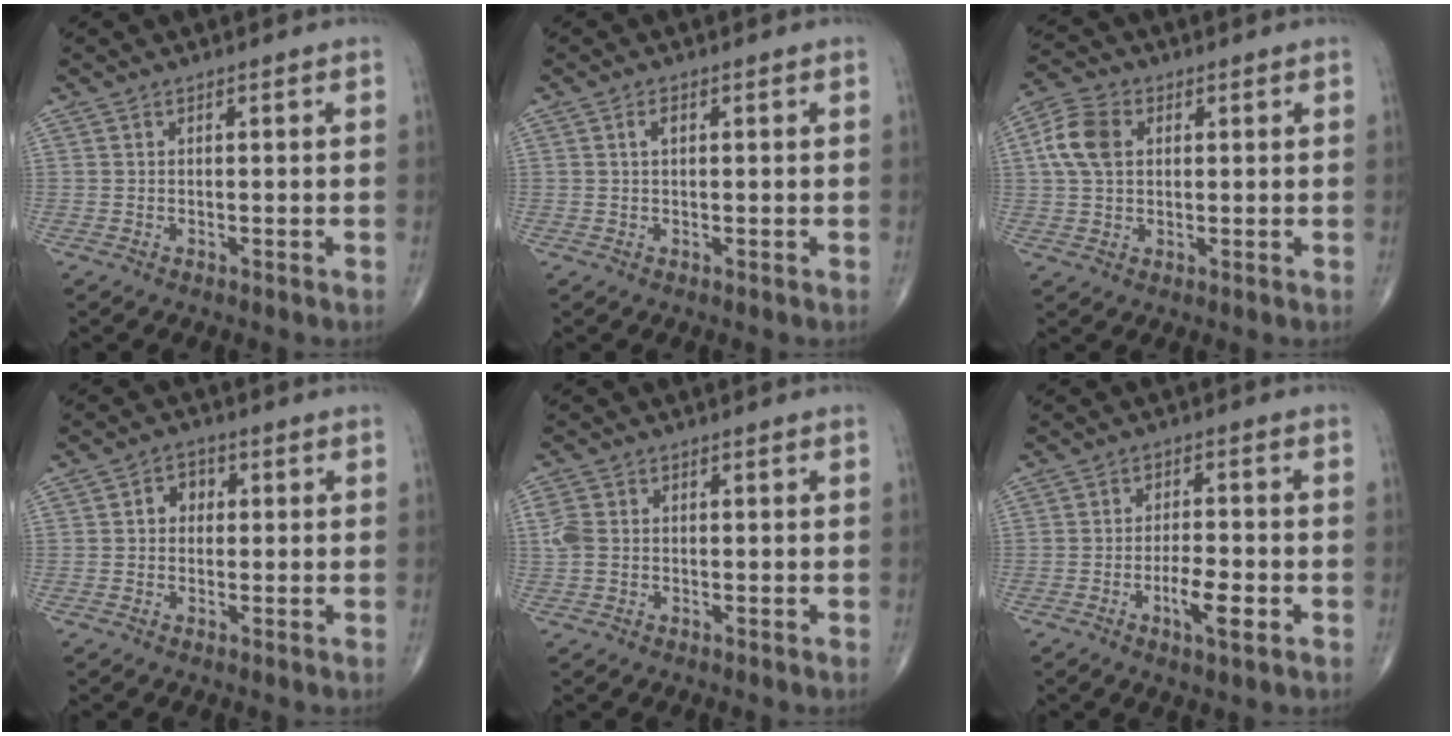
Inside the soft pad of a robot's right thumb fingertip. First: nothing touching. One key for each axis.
{"total": 1.4, "fx": 0.4, "fy": 0.8, "fz": 1.1, "tx": -0.019, "ty": 0.003, "tz": 0.005}
{"total": 8.0, "fx": 1.7, "fy": 5.6, "fz": 5.4, "tx": -0.112, "ty": 0.013, "tz": 0.029}
{"total": 3.6, "fx": 0.4, "fy": 3.0, "fz": 1.9, "tx": -0.007, "ty": 0.012, "tz": 0.000}
{"total": 2.8, "fx": 0.1, "fy": 2.3, "fz": 1.6, "tx": -0.039, "ty": 0.006, "tz": 0.000}
{"total": 6.3, "fx": -2.3, "fy": 1.9, "fz": 5.6, "tx": -0.092, "ty": 0.008, "tz": -0.039}